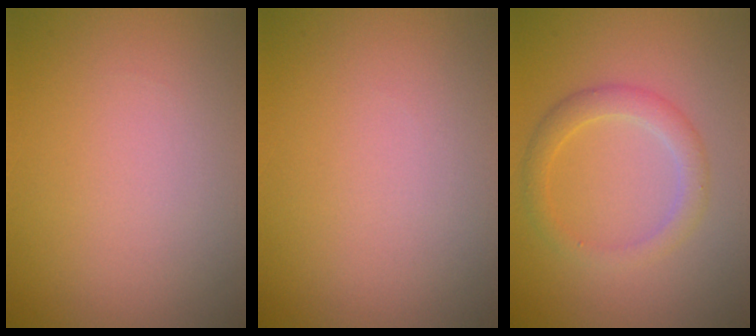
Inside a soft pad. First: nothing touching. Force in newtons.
{"total": 0.0}
{"total": 2.6, "press": 2.6, "slide": 0.0}